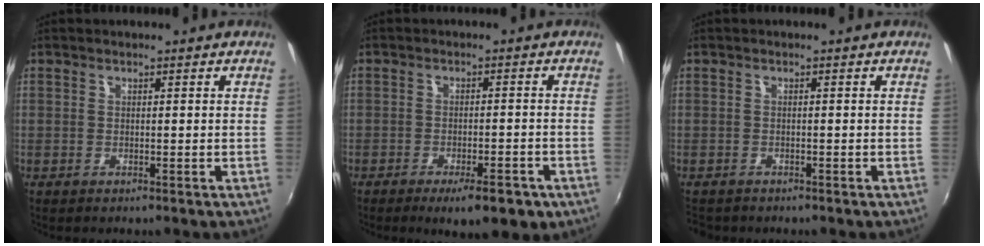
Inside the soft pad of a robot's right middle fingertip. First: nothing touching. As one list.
[{"total": 8.0, "force": [-5.1, 2.3, 5.7], "torque": [-0.099, -0.014, -0.065]}, {"total": 1.9, "force": [-1.7, 0.9, 0.4], "torque": [-0.014, -0.008, -0.027]}]